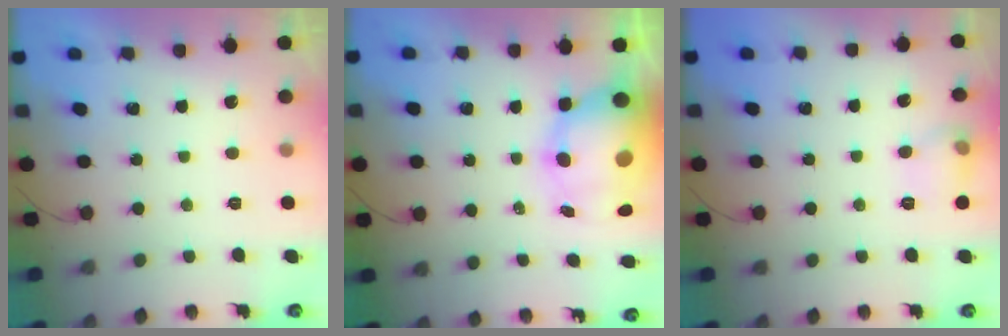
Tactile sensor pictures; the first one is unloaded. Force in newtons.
{"total": 13.3, "press": 12.9, "slide": 3.4}
{"total": 7.3, "press": 7.2, "slide": 1.2}